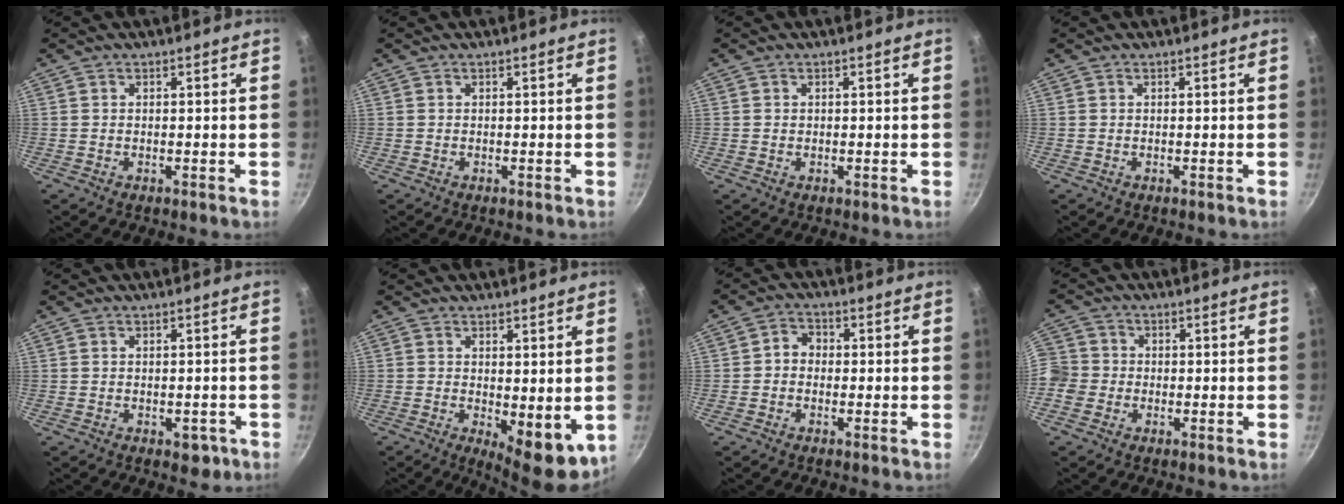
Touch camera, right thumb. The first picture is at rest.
{"total": 0.0}
{"total": 0.6, "force": [0.1, 0.6, 0.2], "torque": [0.000, 0.002, 0.001]}
{"total": 0.0}
{"total": 3.2, "force": [-1.2, 2.1, 2.1], "torque": [-0.010, 0.013, -0.006]}
{"total": 8.4, "force": [-0.4, 3.7, 7.6], "torque": [-0.081, -0.008, 0.007]}
{"total": 3.2, "force": [-0.5, 2.7, 1.6], "torque": [-0.010, 0.013, -0.017]}
{"total": 8.0, "force": [-1.7, 7.2, 2.8], "torque": [-0.056, 0.025, -0.048]}